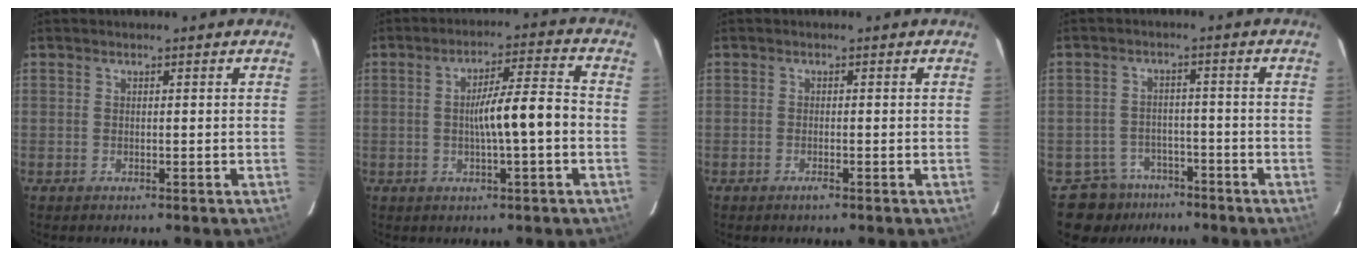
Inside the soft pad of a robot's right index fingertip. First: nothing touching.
{"total": 8.3, "force": [-1.1, 0.4, 8.2], "torque": [-0.136, 0.016, -0.019]}
{"total": 0.9, "force": [-0.7, 0.1, 0.7], "torque": [-0.016, -0.003, -0.010]}
{"total": 8.0, "force": [-5.7, 5.6, -0.3], "torque": [0.003, 0.024, -0.079]}